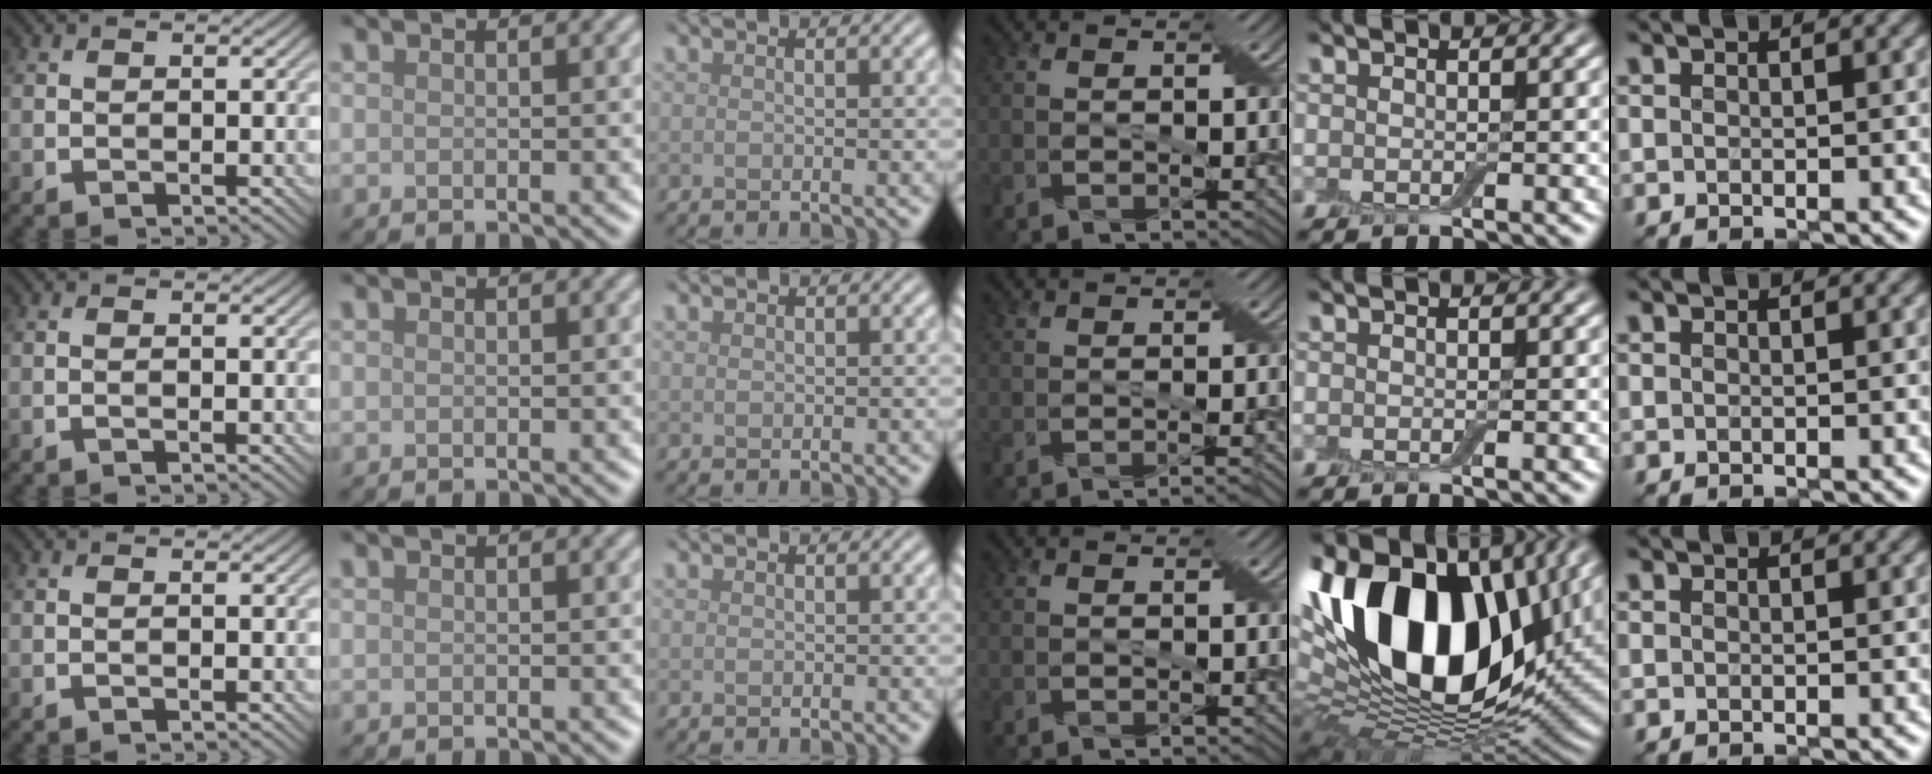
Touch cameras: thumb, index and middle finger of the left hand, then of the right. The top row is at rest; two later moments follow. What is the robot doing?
{"motion": "cut", "object": "cling film"}